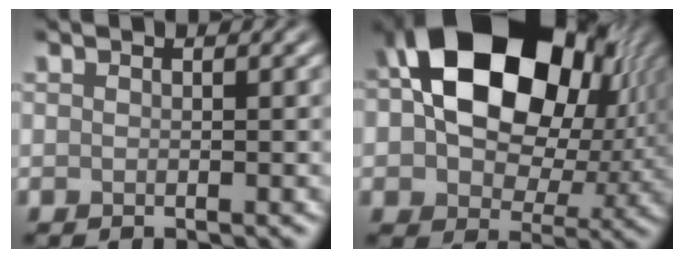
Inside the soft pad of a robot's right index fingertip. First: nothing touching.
{"total": 17.1, "force": [3.7, 11.4, 12.3], "torque": [-0.199, 0.025, 0.054]}